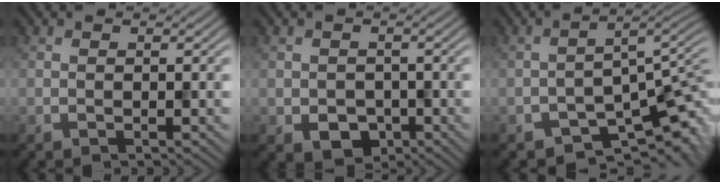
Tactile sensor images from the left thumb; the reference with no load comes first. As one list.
[{"total": 3.6, "force": [-1.4, 2.9, 1.8], "torque": [-0.040, -0.015, -0.024]}, {"total": 7.1, "force": [-4.7, 2.5, 4.6], "torque": [-0.058, -0.009, -0.082]}]